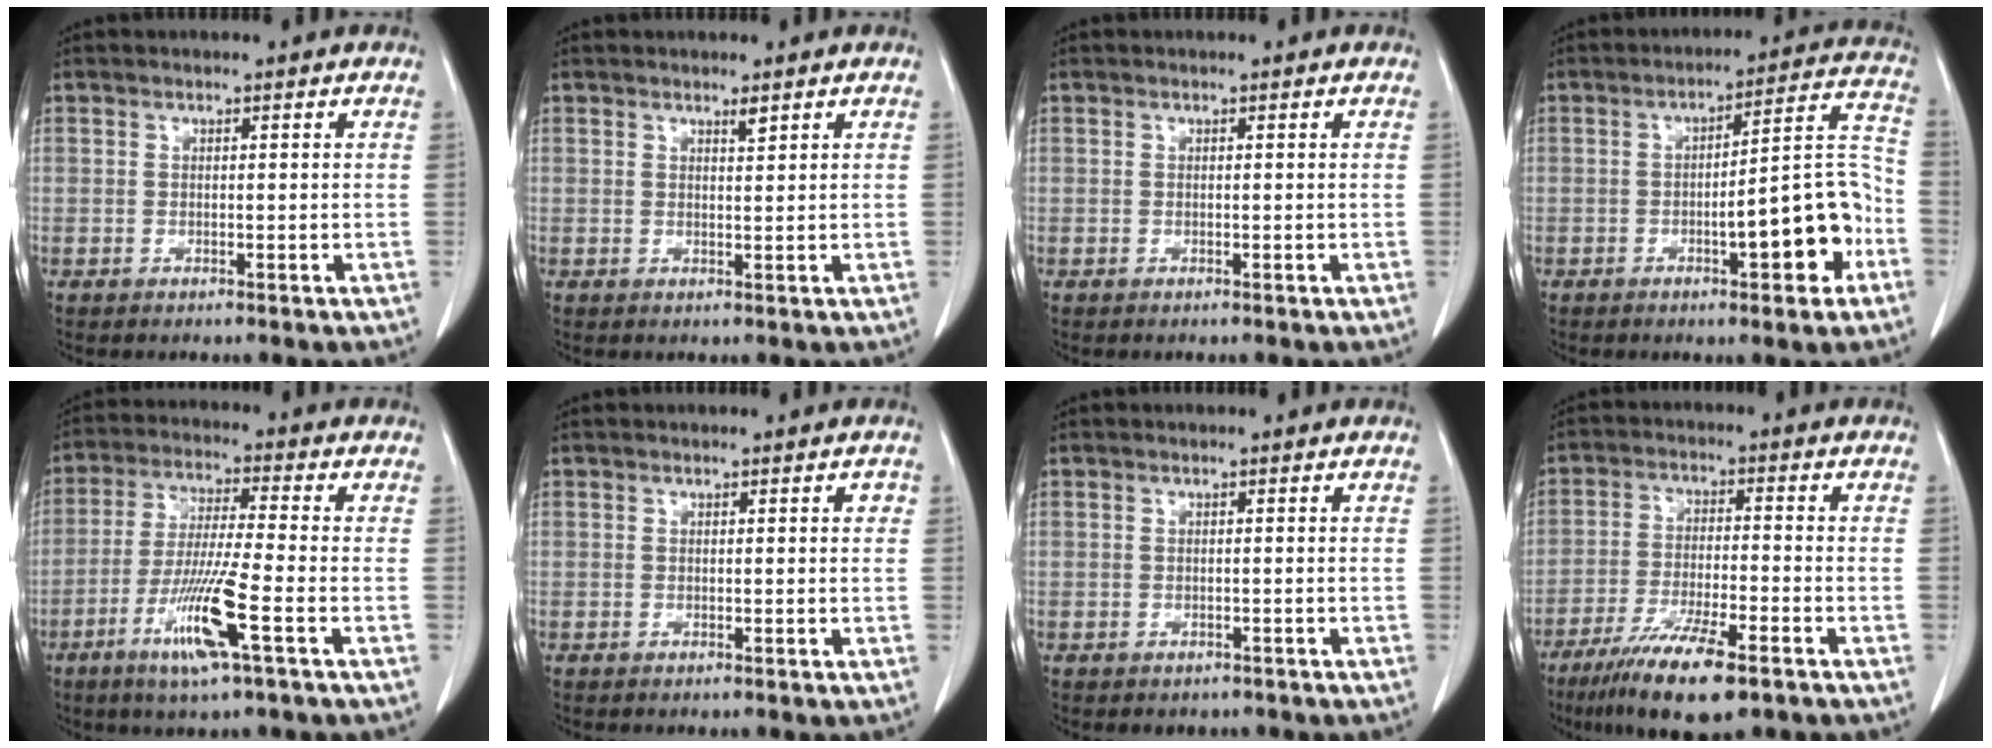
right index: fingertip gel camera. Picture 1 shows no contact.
{"total": 1.1, "force": [0.9, 0.1, 0.7], "torque": [-0.014, -0.006, 0.015]}
{"total": 0.0}
{"total": 12.0, "force": [-4.2, 2.3, 11.0], "torque": [-0.144, 0.031, -0.056]}
{"total": 10.8, "force": [-4.6, -0.2, 9.8], "torque": [-0.194, -0.020, -0.091]}
{"total": 0.8, "force": [0.2, 0.3, 0.7], "torque": [-0.008, 0.002, 0.001]}
{"total": 1.6, "force": [-1.2, 1.1, 0.1], "torque": [-0.006, 0.002, -0.014]}
{"total": 11.8, "force": [-7.8, 1.8, 8.6], "torque": [-0.152, -0.026, -0.129]}